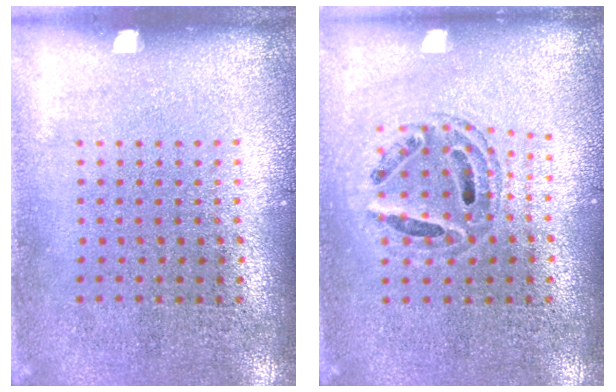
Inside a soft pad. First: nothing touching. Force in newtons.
{"total": 0.6, "press": 0.6, "slide": 0.2}